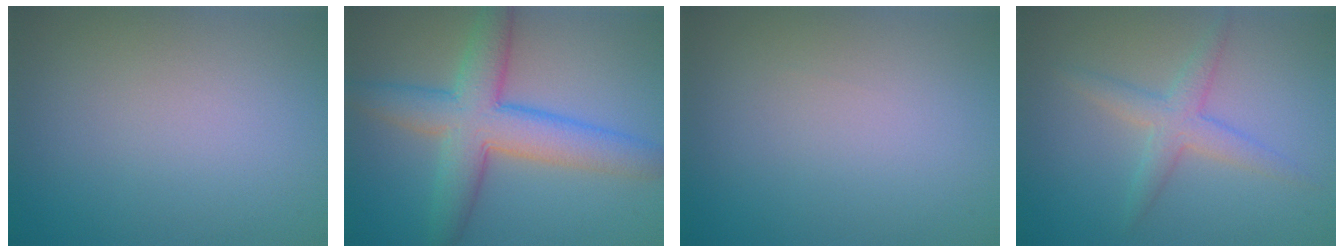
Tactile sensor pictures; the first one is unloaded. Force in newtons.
{"total": 7.4, "press": 7.3, "slide": 0.4}
{"total": 0.0}
{"total": 2.7, "press": 2.7, "slide": 0.1}